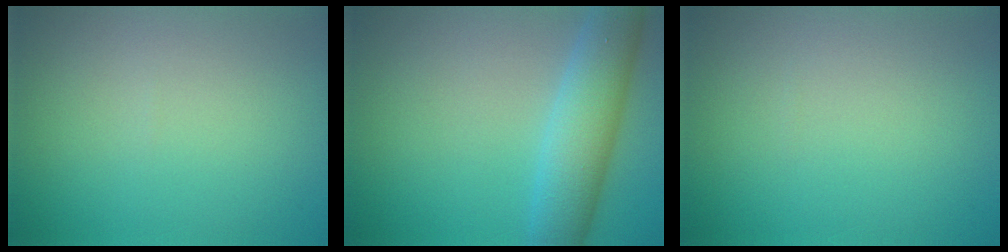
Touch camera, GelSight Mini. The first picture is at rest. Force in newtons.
{"total": 5.8, "press": 5.8, "slide": 0.1}
{"total": 0.0}